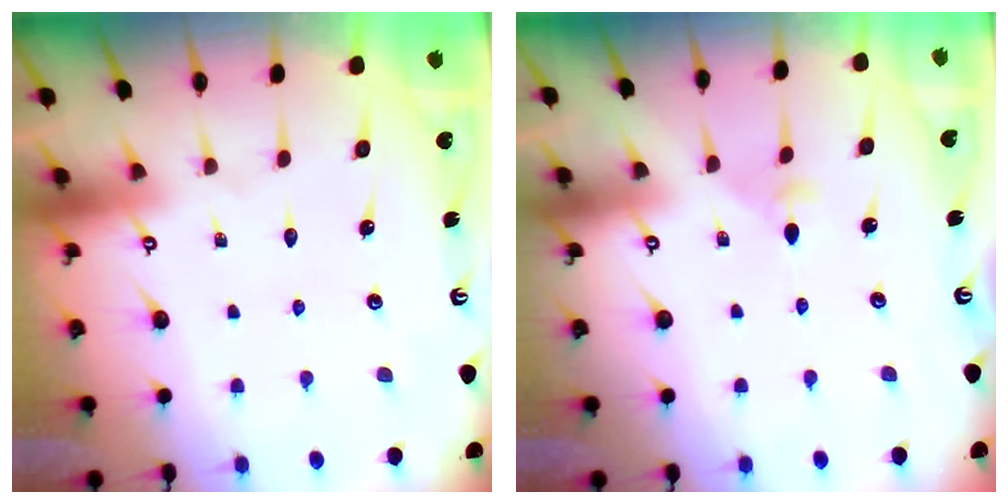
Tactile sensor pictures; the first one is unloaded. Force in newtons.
{"total": 3.2, "press": 3.2, "slide": 0.4}